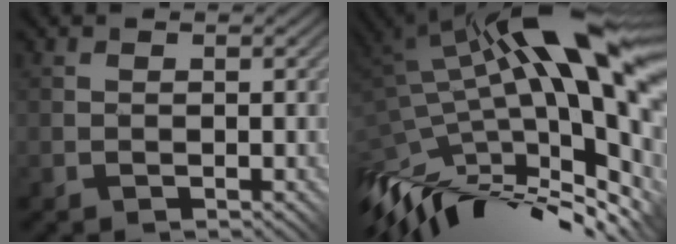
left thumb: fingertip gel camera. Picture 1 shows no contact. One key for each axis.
{"total": 15.9, "fx": -1.5, "fy": 4.3, "fz": 15.3, "tx": -0.253, "ty": -0.007, "tz": -0.035}